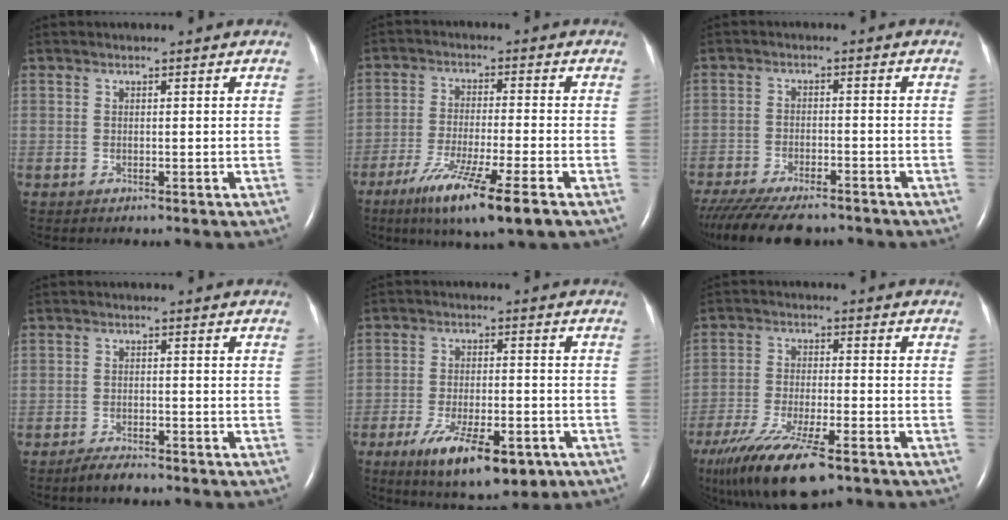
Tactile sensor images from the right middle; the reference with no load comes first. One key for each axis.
{"total": 11.4, "fx": -6.6, "fy": 0.0, "fz": 9.3, "tx": -0.170, "ty": -0.034, "tz": -0.111}
{"total": 13.8, "fx": -11.6, "fy": 3.6, "fz": 6.6, "tx": -0.133, "ty": -0.024, "tz": -0.176}
{"total": 2.7, "fx": -2.3, "fy": 0.4, "fz": 1.2, "tx": -0.034, "ty": -0.006, "tz": -0.040}
{"total": 13.0, "fx": -7.3, "fy": 4.7, "fz": 9.7, "tx": -0.154, "ty": -0.013, "tz": -0.106}
{"total": 15.9, "fx": -10.9, "fy": 3.4, "fz": 11.1, "tx": -0.226, "ty": -0.042, "tz": -0.186}